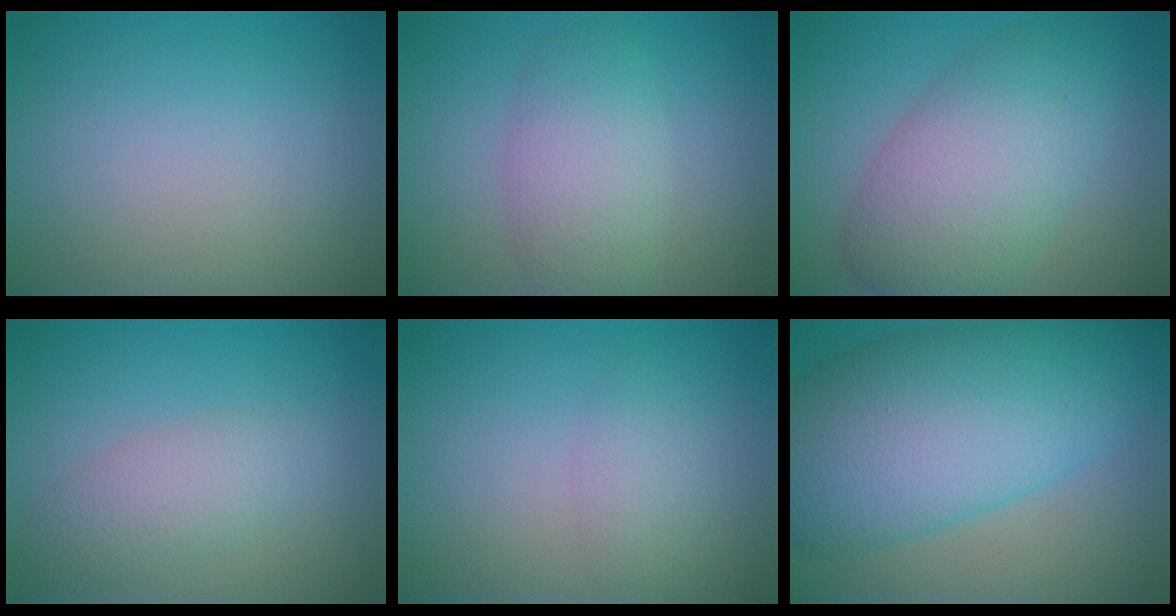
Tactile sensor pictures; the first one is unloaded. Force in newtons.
{"total": 4.5, "press": 4.5, "slide": 0.3}
{"total": 8.4, "press": 8.3, "slide": 0.4}
{"total": 3.2, "press": 3.2, "slide": 0.3}
{"total": 1.8, "press": 1.8, "slide": 0.0}
{"total": 12.9, "press": 12.9, "slide": 0.2}